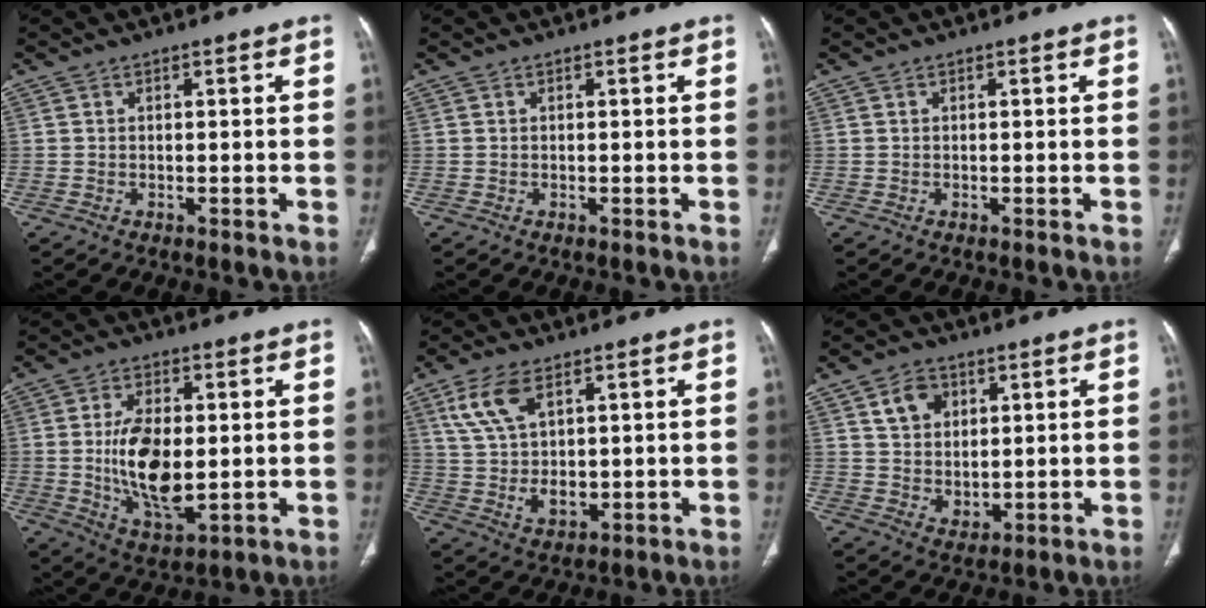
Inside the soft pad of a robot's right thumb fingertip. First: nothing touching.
{"total": 0.0}
{"total": 0.0}
{"total": 13.3, "force": [-0.2, 6.7, 11.5], "torque": [-0.202, -0.016, 0.006]}
{"total": 10.6, "force": [4.3, 5.9, 7.8], "torque": [-0.151, -0.014, 0.092]}
{"total": 7.9, "force": [3.3, 6.0, 4.0], "torque": [-0.045, -0.020, 0.065]}